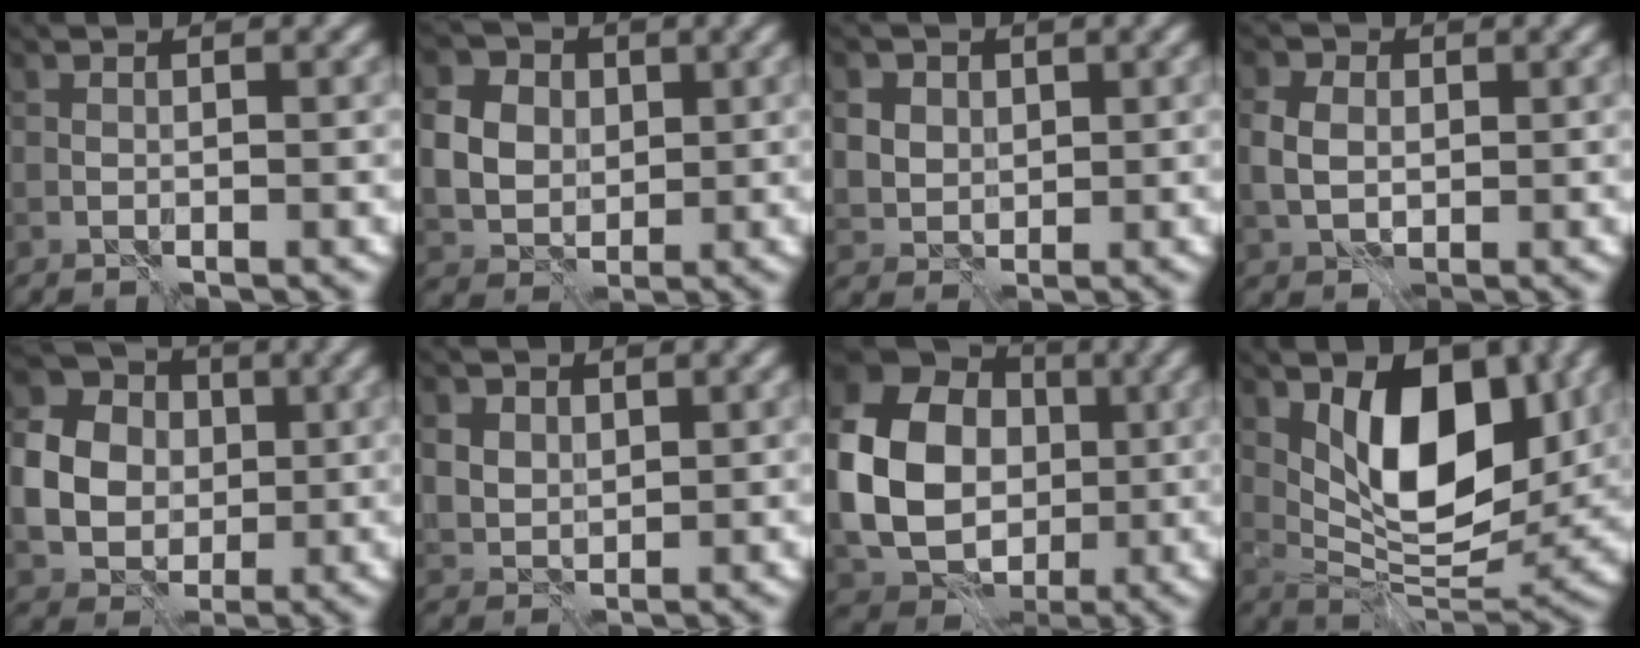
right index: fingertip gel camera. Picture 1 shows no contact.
{"total": 7.5, "force": [2.3, 6.4, 3.3], "torque": [-0.074, 0.027, 0.041]}
{"total": 5.1, "force": [2.4, 4.1, 1.8], "torque": [-0.047, 0.013, 0.039]}
{"total": 2.7, "force": [0.4, 2.2, 1.4], "torque": [-0.038, 0.002, 0.008]}
{"total": 6.6, "force": [0.4, 5.9, 2.9], "torque": [-0.075, 0.000, 0.002]}
{"total": 2.6, "force": [1.5, 2.0, 0.8], "torque": [-0.022, -0.006, 0.034]}
{"total": 12.8, "force": [0.4, 10.6, 7.2], "torque": [-0.152, -0.005, 0.002]}
{"total": 9.7, "force": [3.1, 5.0, 7.8], "torque": [-0.120, -0.011, 0.051]}